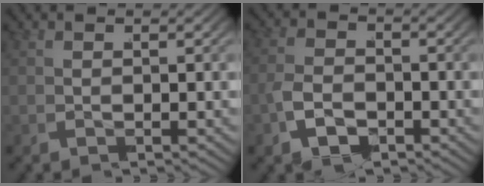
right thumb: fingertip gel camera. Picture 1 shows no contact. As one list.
[{"total": 3.5, "force": [-2.4, 2.1, 1.4], "torque": [-0.038, -0.009, -0.044]}]